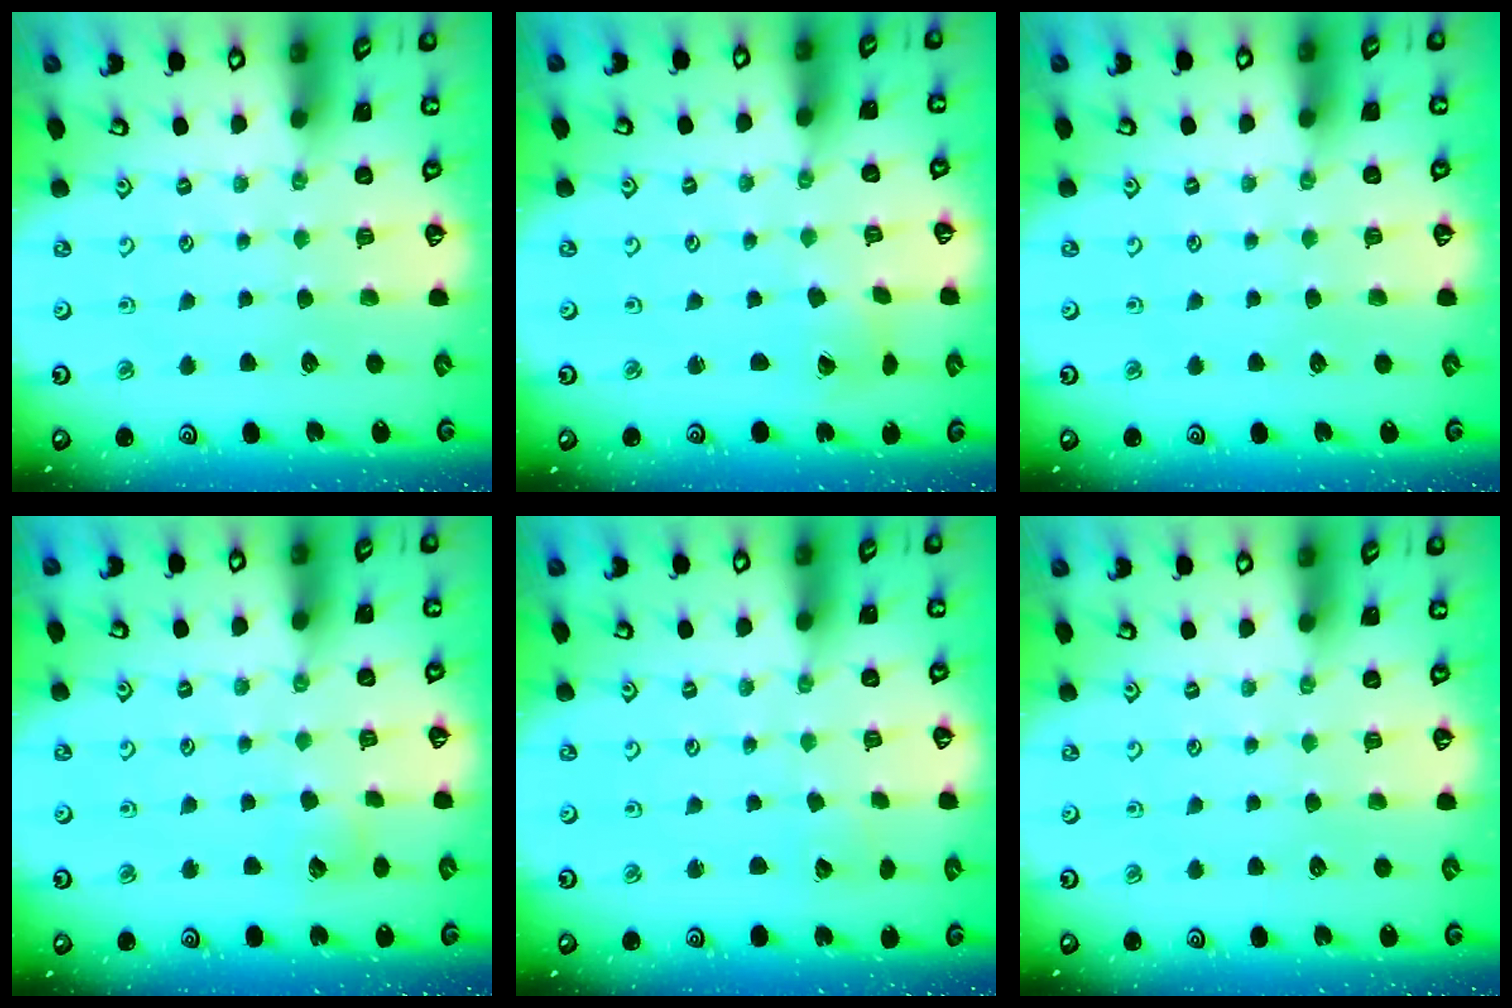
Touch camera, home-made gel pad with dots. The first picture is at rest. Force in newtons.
{"total": 1.2, "press": 1.2, "slide": 0.2}
{"total": 0.0}
{"total": 2.5, "press": 2.5, "slide": 0.3}
{"total": 1.4, "press": 1.4, "slide": 0.1}
{"total": 0.0}